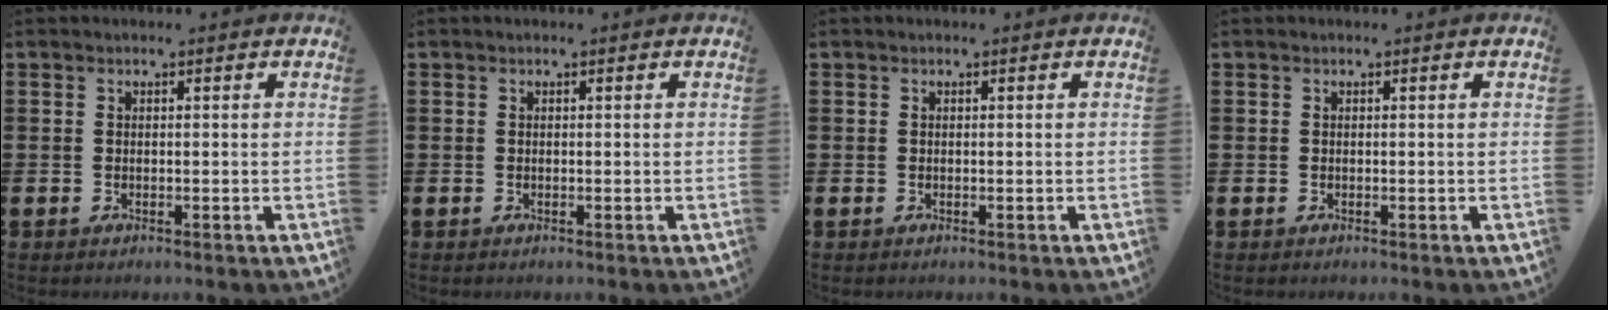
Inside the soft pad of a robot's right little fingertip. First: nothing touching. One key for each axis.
{"total": 0.0}
{"total": 0.0}
{"total": 0.0}